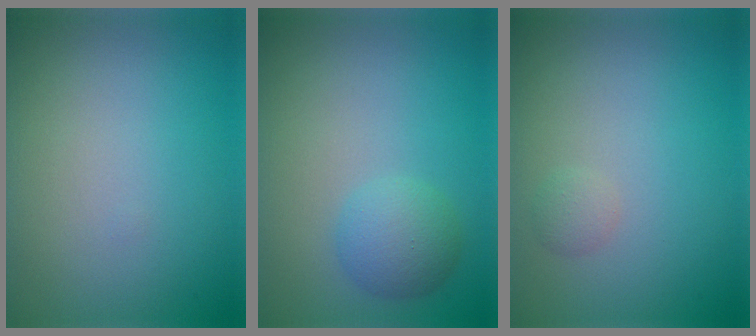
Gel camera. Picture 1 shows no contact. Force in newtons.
{"total": 2.7, "press": 2.7, "slide": 0.2}
{"total": 0.8, "press": 0.8, "slide": 0.0}